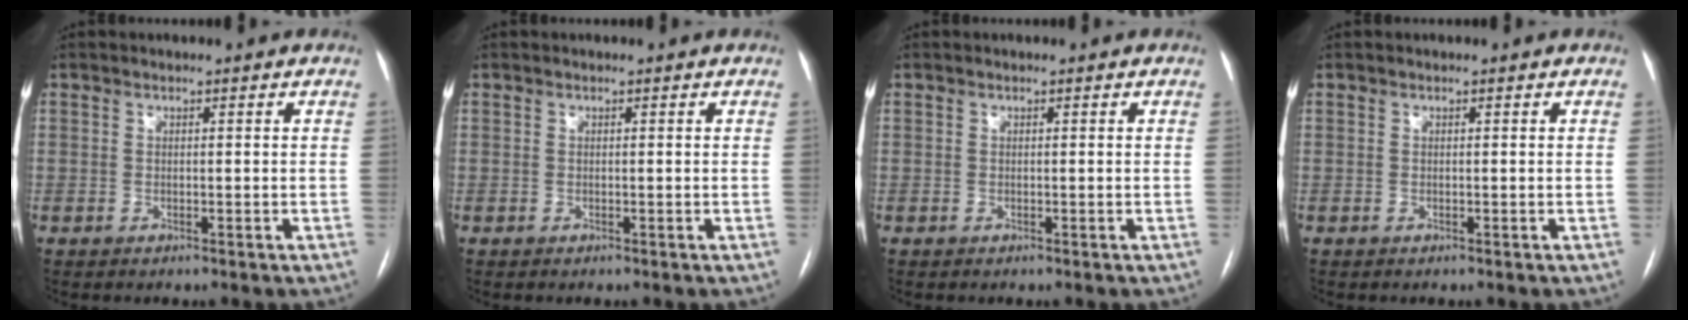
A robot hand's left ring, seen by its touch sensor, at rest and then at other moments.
{"total": 0.0}
{"total": 0.0}
{"total": 0.0}